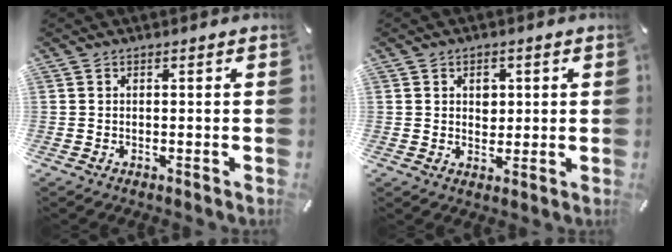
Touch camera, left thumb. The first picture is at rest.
{"total": 3.5, "force": [0.8, 3.1, 1.6], "torque": [-0.004, -0.008, 0.006]}